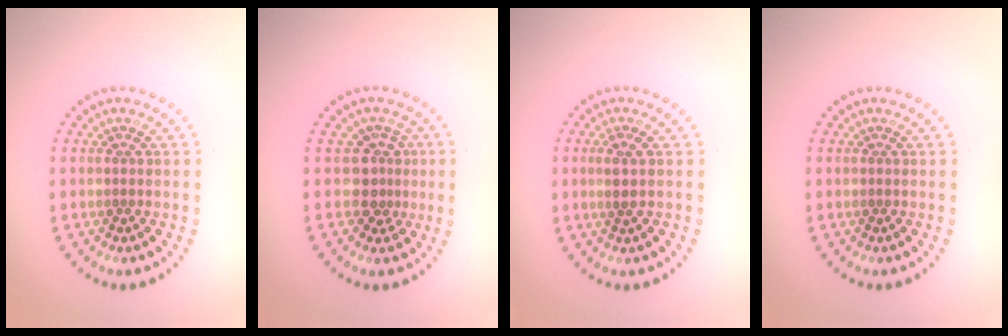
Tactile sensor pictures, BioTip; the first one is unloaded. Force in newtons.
{"total": 2.5, "press": 1.8, "slide": 1.7}
{"total": 1.2, "press": 0.8, "slide": 0.8}
{"total": 0.0}